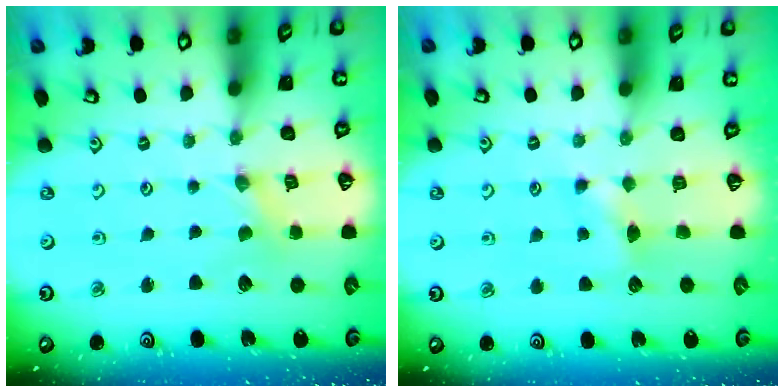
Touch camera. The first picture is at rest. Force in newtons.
{"total": 4.6, "press": 4.5, "slide": 0.8}